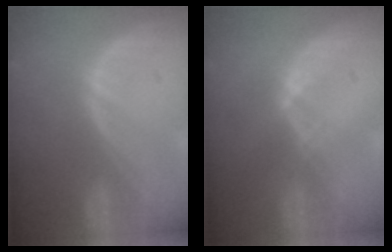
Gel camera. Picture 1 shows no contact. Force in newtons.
{"total": 1.0, "press": 0.8, "slide": 0.5}